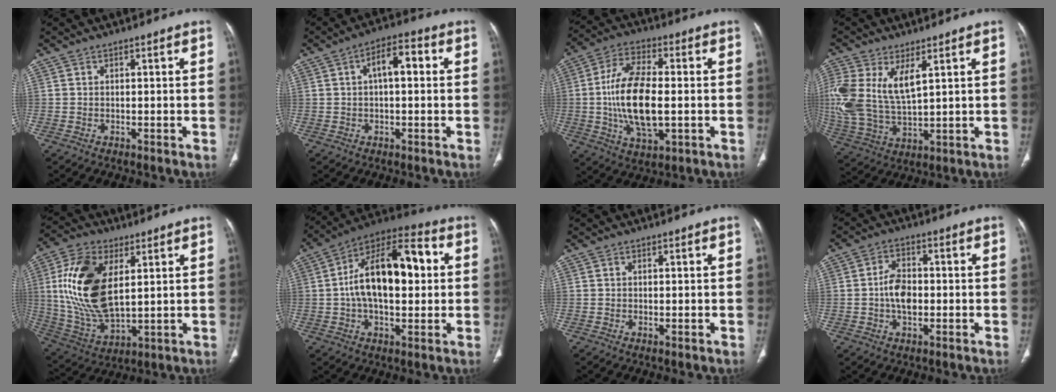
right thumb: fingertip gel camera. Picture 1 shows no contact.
{"total": 6.9, "force": [1.2, 3.1, 6.0], "torque": [-0.091, 0.023, 0.012]}
{"total": 15.9, "force": [-1.2, 7.0, 14.3], "torque": [-0.273, 0.004, -0.020]}
{"total": 15.0, "force": [4.8, 7.2, 12.2], "torque": [-0.284, -0.012, 0.106]}
{"total": 19.1, "force": [4.4, 10.1, 15.6], "torque": [-0.307, -0.019, 0.090]}
{"total": 20.3, "force": [1.9, 10.4, 17.3], "torque": [-0.267, 0.034, 0.024]}
{"total": 0.6, "force": [-0.1, 0.2, 0.6], "torque": [-0.015, -0.004, -0.001]}
{"total": 6.3, "force": [-0.7, 4.0, 4.8], "torque": [-0.077, 0.013, -0.016]}